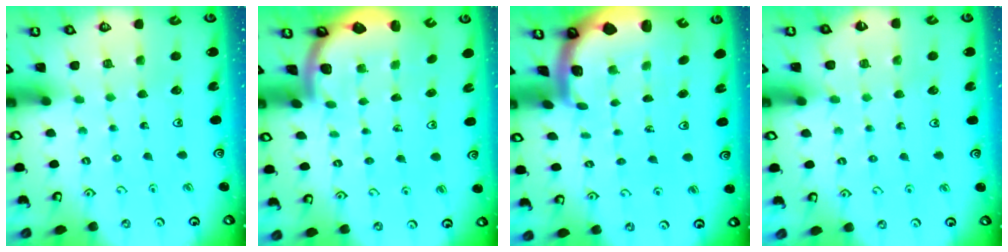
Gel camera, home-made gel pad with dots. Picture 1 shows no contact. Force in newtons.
{"total": 2.4, "press": 2.4, "slide": 0.3}
{"total": 2.6, "press": 2.6, "slide": 0.6}
{"total": 3.4, "press": 3.4, "slide": 0.4}